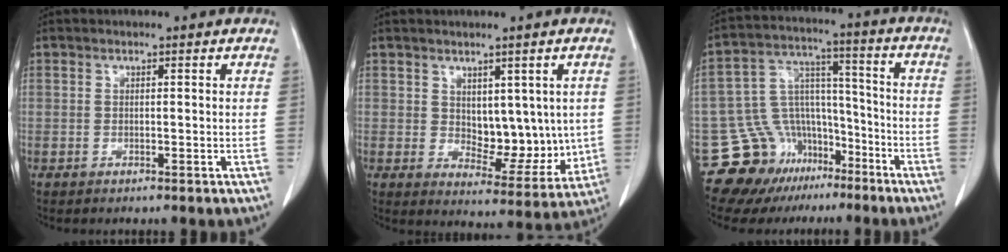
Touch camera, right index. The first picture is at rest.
{"total": 8.9, "force": [1.3, 5.3, 7.1], "torque": [-0.081, -0.006, 0.036]}
{"total": 14.9, "force": [-9.6, 10.8, 3.9], "torque": [-0.070, 0.083, -0.146]}